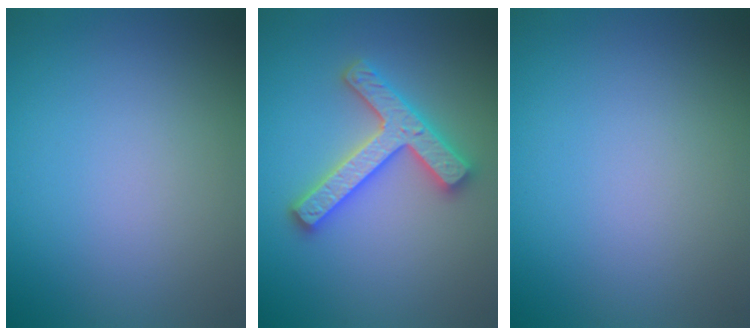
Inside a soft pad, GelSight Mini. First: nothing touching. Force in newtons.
{"total": 4.7, "press": 4.7, "slide": 0.8}
{"total": 0.0}